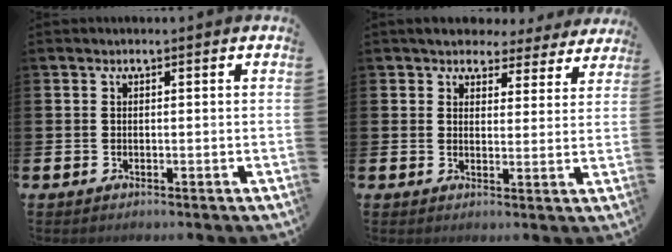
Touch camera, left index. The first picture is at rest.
{"total": 4.6, "force": [4.1, 2.0, 0.6], "torque": [-0.018, -0.025, 0.070]}